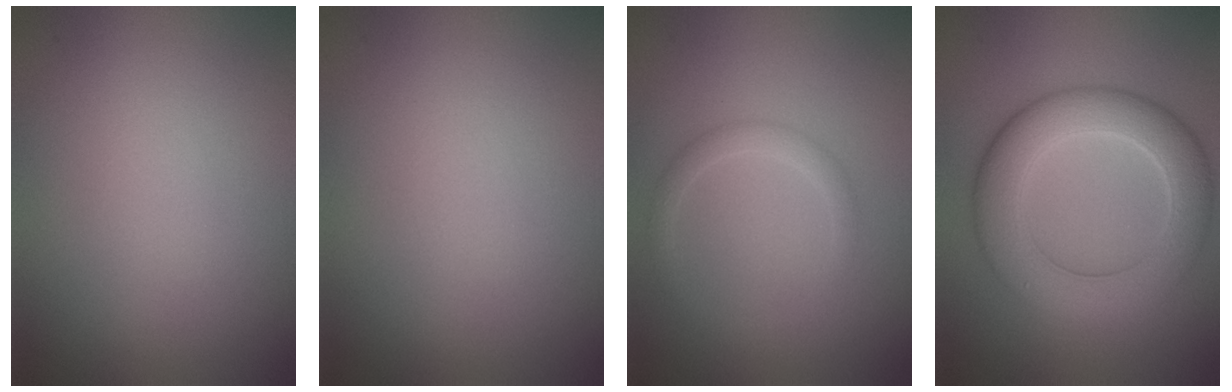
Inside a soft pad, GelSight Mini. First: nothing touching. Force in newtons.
{"total": 0.0}
{"total": 1.5, "press": 1.5, "slide": 0.1}
{"total": 7.2, "press": 7.1, "slide": 0.6}